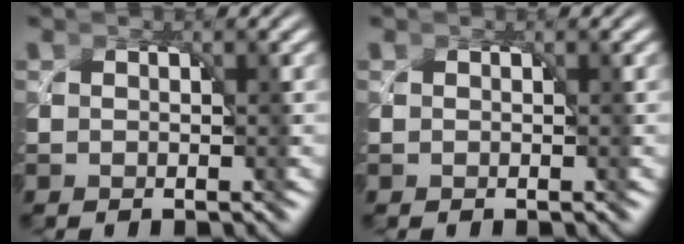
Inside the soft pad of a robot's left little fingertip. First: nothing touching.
{"total": 0.0}